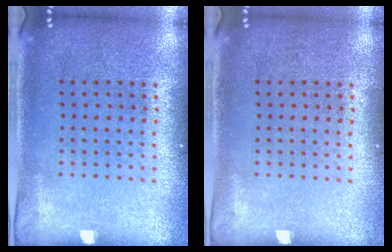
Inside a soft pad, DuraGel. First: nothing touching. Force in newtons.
{"total": 0.0}